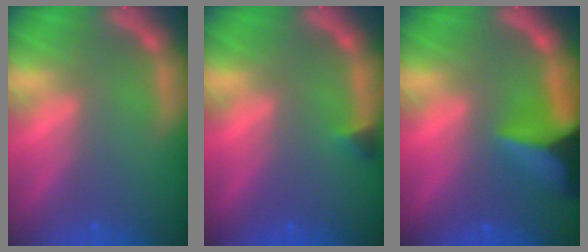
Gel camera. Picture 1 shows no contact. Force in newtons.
{"total": 0.9}
{"total": 8.4}